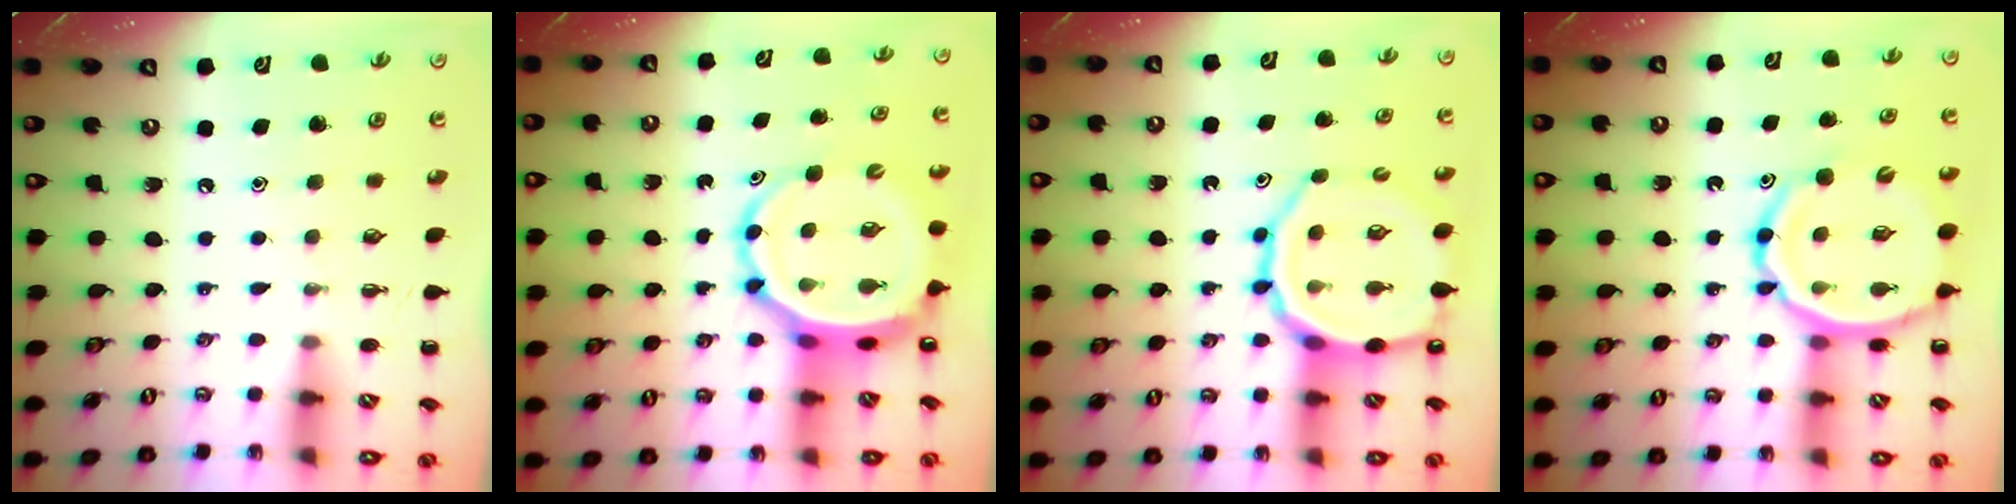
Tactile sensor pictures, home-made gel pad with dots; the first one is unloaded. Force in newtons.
{"total": 8.0, "press": 7.6, "slide": 2.7}
{"total": 14.2, "press": 13.9, "slide": 2.7}
{"total": 13.7, "press": 13.2, "slide": 3.6}